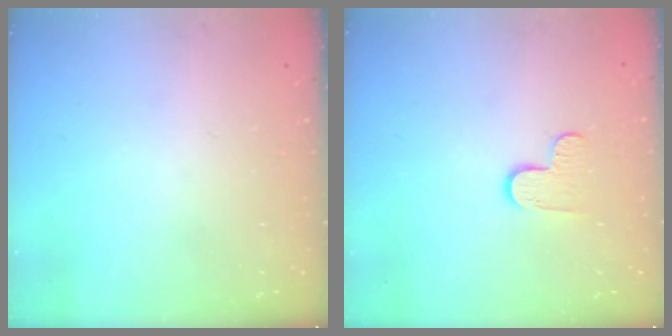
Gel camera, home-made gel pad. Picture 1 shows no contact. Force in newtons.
{"total": 5.7, "press": 5.7, "slide": 0.5}